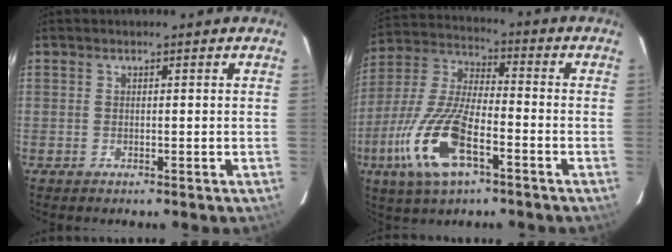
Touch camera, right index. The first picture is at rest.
{"total": 16.8, "force": [-7.3, 6.1, 13.8], "torque": [-0.305, -0.016, -0.146]}